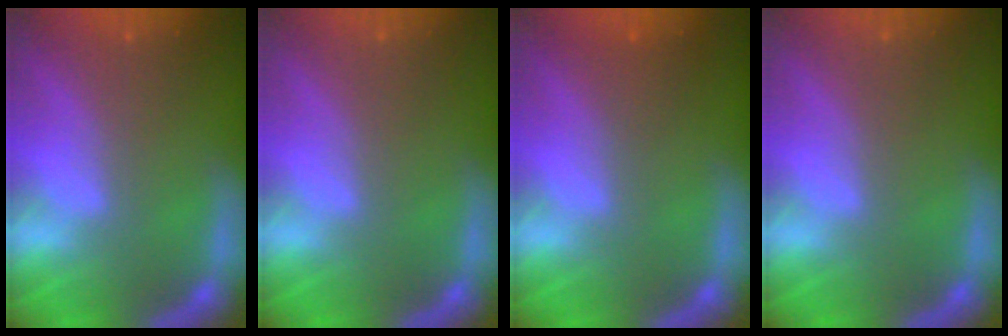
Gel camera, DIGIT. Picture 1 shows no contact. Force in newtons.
{"total": 0.0}
{"total": 1.0}
{"total": 0.0}